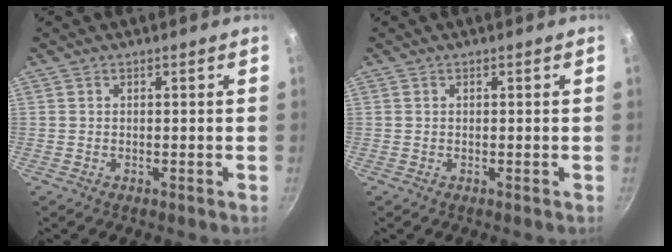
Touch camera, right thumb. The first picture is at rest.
{"total": 0.0}